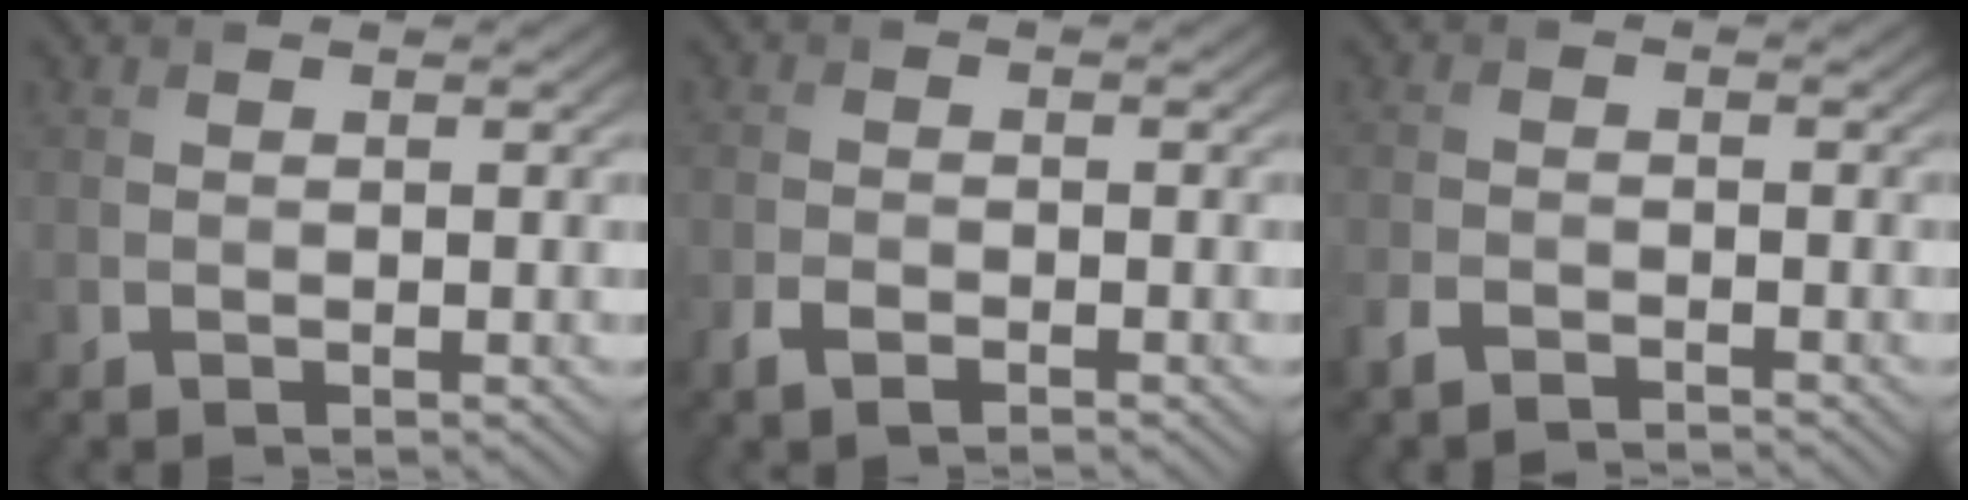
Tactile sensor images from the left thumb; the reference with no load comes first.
{"total": 1.7, "force": [-1.1, 0.5, 1.1], "torque": [-0.024, 0.000, -0.028]}
{"total": 2.7, "force": [-2.4, 0.7, 1.1], "torque": [-0.022, -0.004, -0.057]}